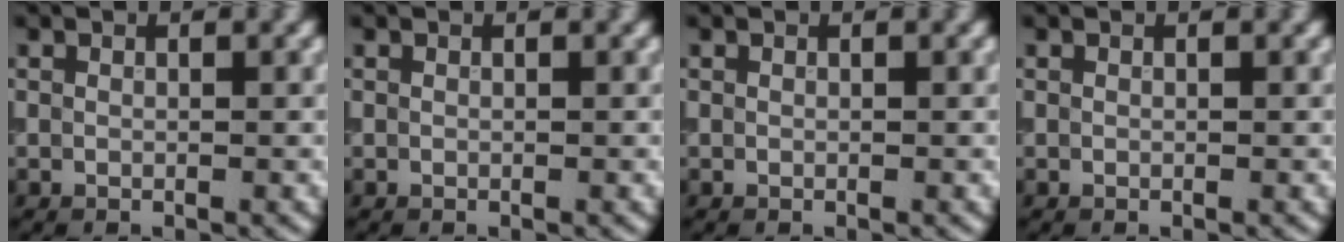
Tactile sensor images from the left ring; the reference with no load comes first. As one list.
[{"total": 0.0}, {"total": 0.0}, {"total": 0.0}]